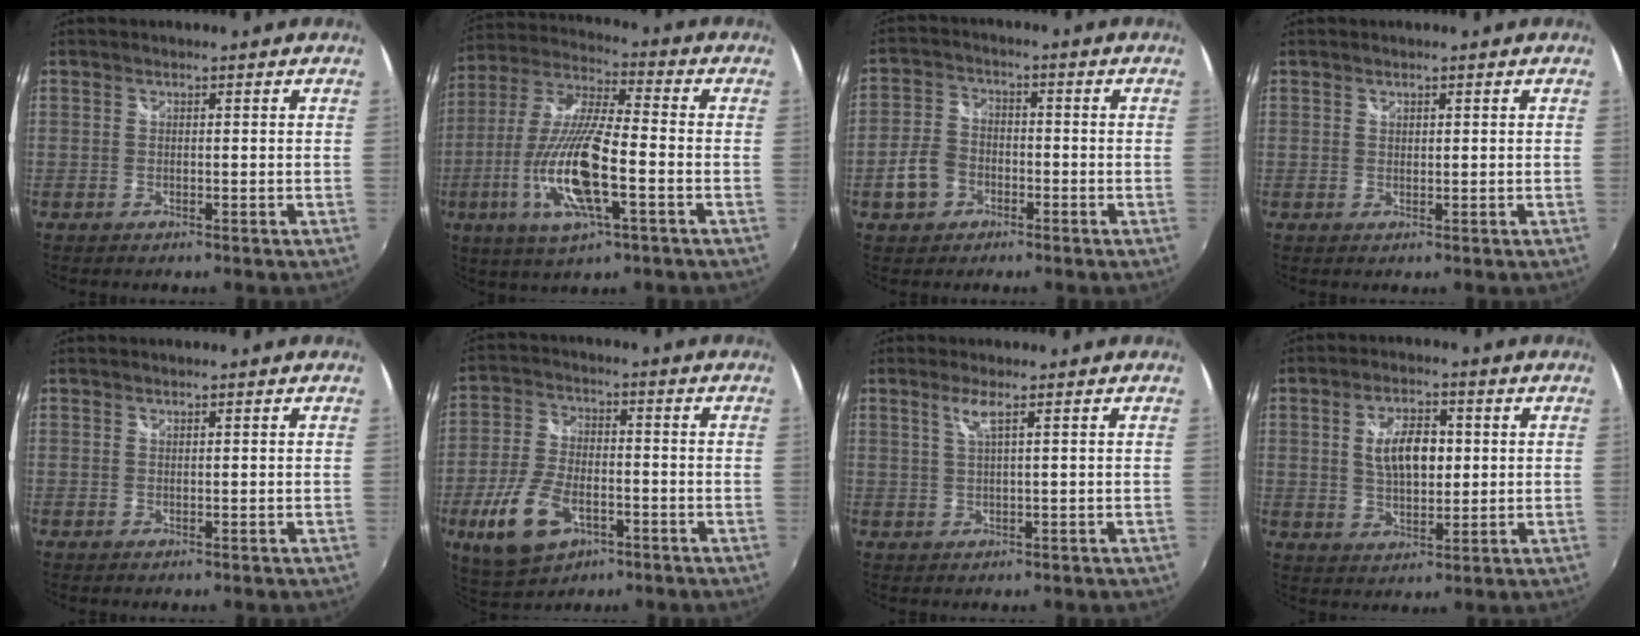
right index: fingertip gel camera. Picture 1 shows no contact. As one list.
[{"total": 17.3, "force": [-5.4, 4.2, 15.9], "torque": [-0.331, -0.016, -0.104]}, {"total": 6.5, "force": [-2.8, 5.0, 3.0], "torque": [-0.075, 0.017, -0.045]}, {"total": 0.6, "force": [0.5, 0.4, 0.2], "torque": [-0.002, 0.001, 0.008]}, {"total": 0.0}, {"total": 12.5, "force": [-5.2, 6.9, 9.0], "torque": [-0.201, -0.009, -0.088]}, {"total": 2.5, "force": [1.2, -0.4, 2.1], "torque": [-0.042, -0.003, 0.025]}, {"total": 8.4, "force": [1.4, 4.3, 7.0], "torque": [-0.125, 0.007, 0.027]}]